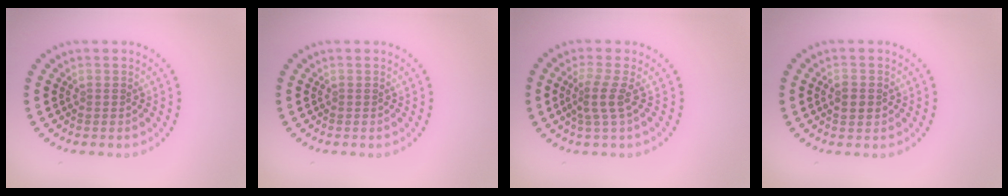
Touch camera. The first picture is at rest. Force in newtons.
{"total": 0.0}
{"total": 2.3, "press": 1.6, "slide": 1.7}
{"total": 1.9, "press": 1.9, "slide": 0.1}